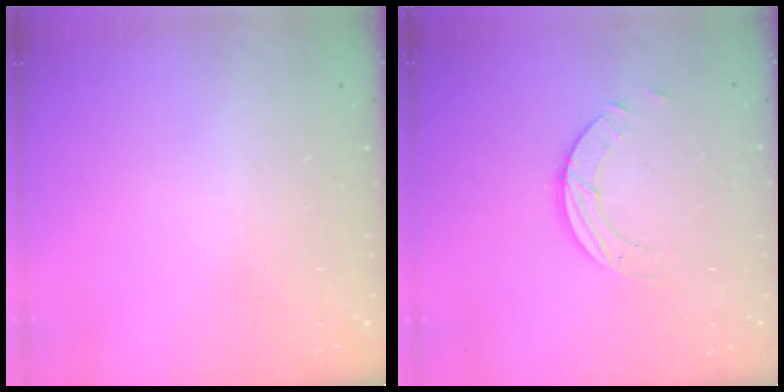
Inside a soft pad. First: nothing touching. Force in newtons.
{"total": 3.4, "press": 3.4, "slide": 0.3}